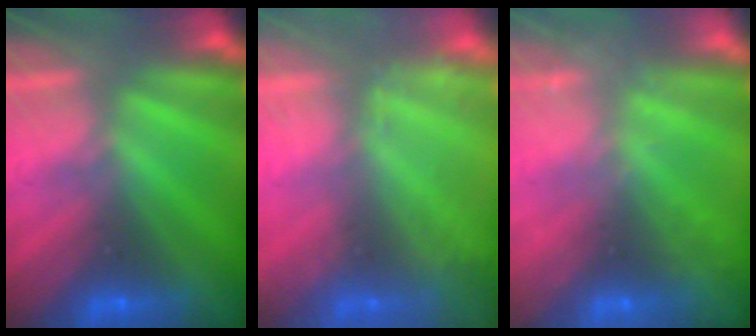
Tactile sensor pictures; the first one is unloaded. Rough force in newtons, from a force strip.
{"total": 2.2}
{"total": 2.3}